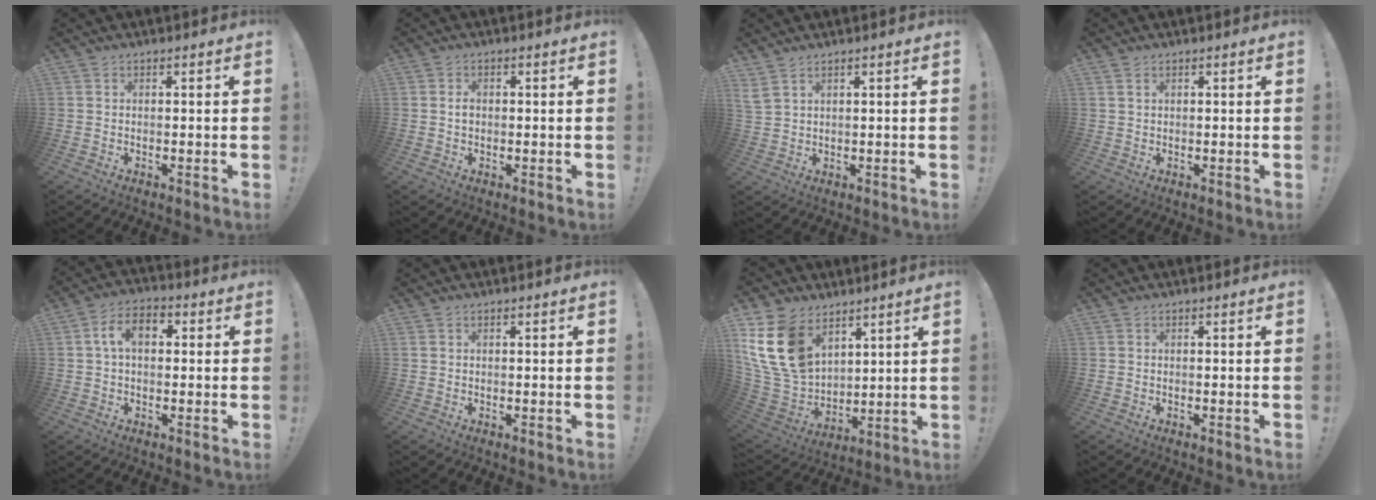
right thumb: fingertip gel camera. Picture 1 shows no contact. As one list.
[{"total": 1.4, "force": [-0.1, 1.3, 0.6], "torque": [-0.012, 0.006, -0.003]}, {"total": 3.4, "force": [2.4, 1.1, 2.1], "torque": [-0.051, -0.007, 0.050]}, {"total": 1.3, "force": [0.7, 0.9, 0.6], "torque": [-0.008, -0.002, 0.013]}, {"total": 8.3, "force": [1.3, 5.3, 6.3], "torque": [-0.109, 0.015, 0.024]}, {"total": 0.5, "force": [0.3, 0.4, 0.2], "torque": [-0.009, 0.004, 0.007]}, {"total": 19.7, "force": [9.4, 13.7, 10.6], "torque": [-0.230, -0.051, 0.182]}, {"total": 0.0}]